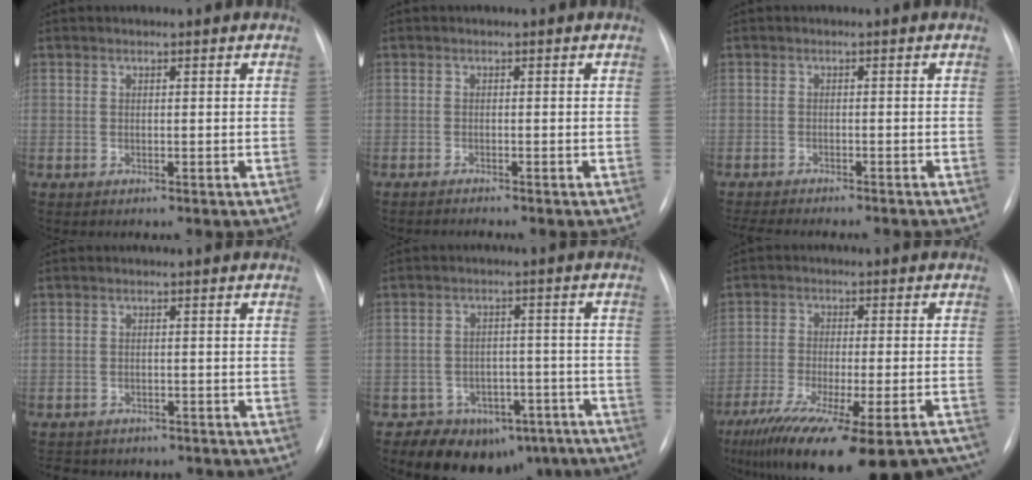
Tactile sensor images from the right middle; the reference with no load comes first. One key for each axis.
{"total": 1.6, "fx": -1.5, "fy": -0.2, "fz": 0.6, "tx": -0.007, "ty": -0.002, "tz": -0.021}
{"total": 11.8, "fx": -10.5, "fy": 2.2, "fz": 5.0, "tx": -0.075, "ty": -0.011, "tz": -0.135}
{"total": 9.5, "fx": -8.0, "fy": 4.4, "fz": 2.5, "tx": -0.050, "ty": 0.005, "tz": -0.092}
{"total": 13.5, "fx": -10.3, "fy": 8.3, "fz": 2.7, "tx": -0.014, "ty": 0.044, "tz": -0.119}
{"total": 26.1, "fx": -21.4, "fy": 4.3, "fz": 14.4, "tx": -0.196, "ty": -0.041, "tz": -0.295}